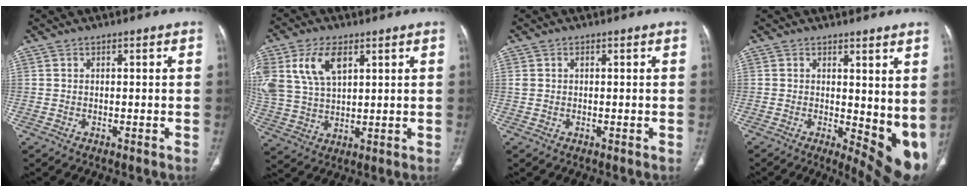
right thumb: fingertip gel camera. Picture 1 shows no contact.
{"total": 12.6, "force": [5.4, 7.1, 8.8], "torque": [-0.179, -0.007, 0.116]}
{"total": 1.0, "force": [0.3, 0.6, 0.6], "torque": [-0.013, 0.005, 0.010]}
{"total": 11.5, "force": [1.1, 5.1, 10.2], "torque": [-0.120, -0.031, 0.025]}